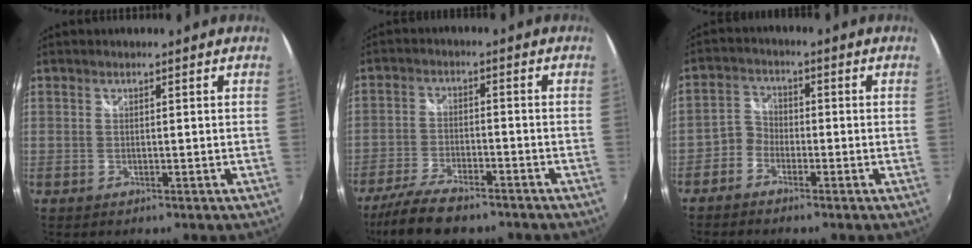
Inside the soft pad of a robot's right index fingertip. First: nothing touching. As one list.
[{"total": 11.7, "force": [-9.4, 3.5, 6.0], "torque": [-0.142, -0.026, -0.166]}, {"total": 3.4, "force": [-2.3, 2.5, 0.6], "torque": [-0.011, 0.013, -0.054]}]